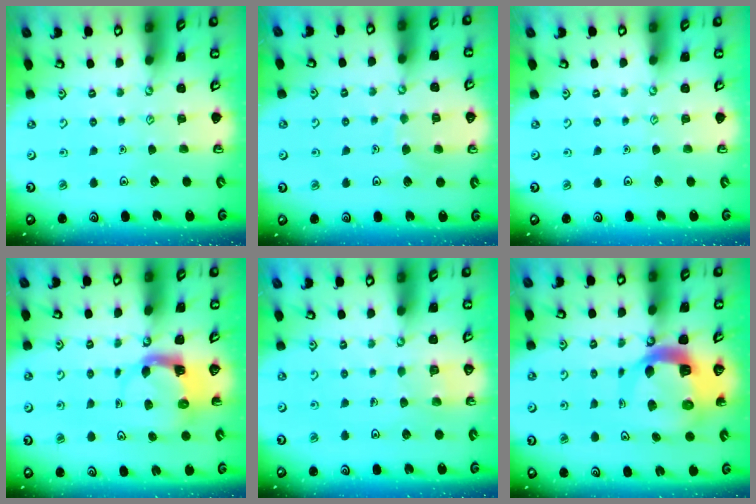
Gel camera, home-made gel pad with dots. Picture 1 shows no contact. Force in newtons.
{"total": 5.3, "press": 5.2, "slide": 0.2}
{"total": 0.0}
{"total": 3.9, "press": 3.8, "slide": 0.6}
{"total": 4.2, "press": 4.2, "slide": 0.4}
{"total": 10.2, "press": 10.1, "slide": 1.3}